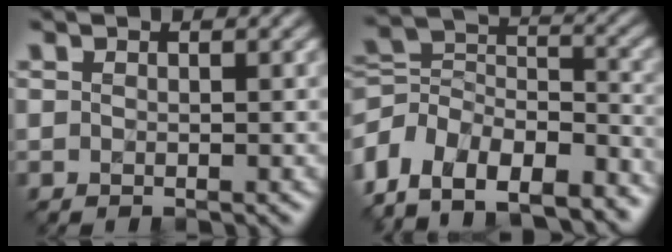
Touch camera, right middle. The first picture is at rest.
{"total": 12.4, "force": [-8.1, 7.2, 6.1], "torque": [-0.144, -0.009, -0.124]}